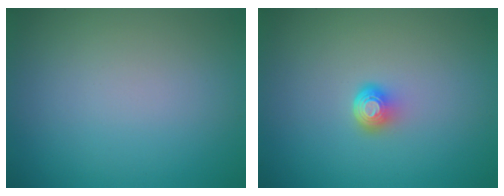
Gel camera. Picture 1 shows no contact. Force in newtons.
{"total": 1.9, "press": 1.3, "slide": 1.4}